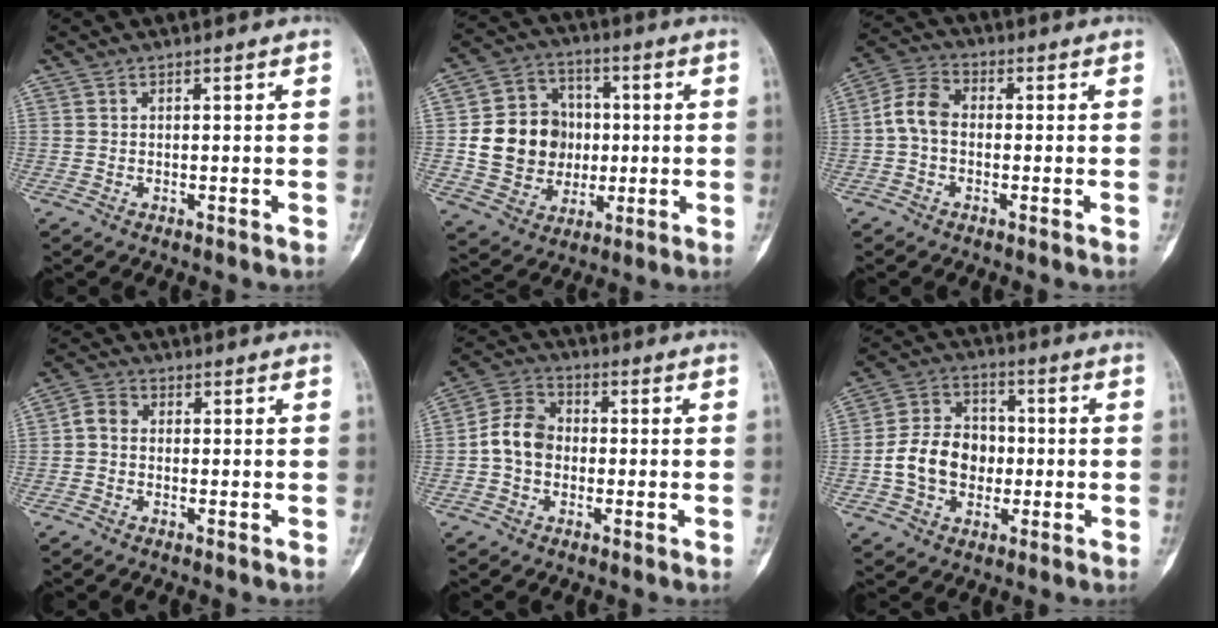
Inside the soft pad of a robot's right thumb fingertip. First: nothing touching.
{"total": 15.3, "force": [0.1, 13.3, 7.4], "torque": [-0.085, 0.022, 0.013]}
{"total": 6.6, "force": [-0.7, 4.7, 4.6], "torque": [-0.079, 0.023, -0.026]}
{"total": 3.4, "force": [-0.6, 2.6, 2.1], "torque": [-0.032, 0.013, -0.023]}
{"total": 7.8, "force": [-1.1, 6.1, 4.8], "torque": [-0.072, 0.029, -0.036]}
{"total": 12.2, "force": [-1.7, 9.6, 7.4], "torque": [-0.105, 0.034, -0.036]}